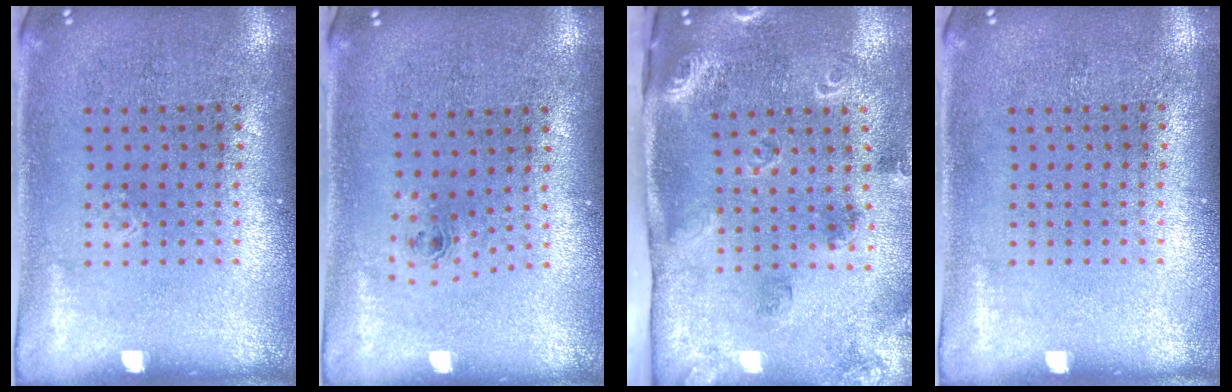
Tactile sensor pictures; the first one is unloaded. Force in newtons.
{"total": 0.8, "press": 0.4, "slide": 0.7}
{"total": 1.9, "press": 1.8, "slide": 0.6}
{"total": 0.0}